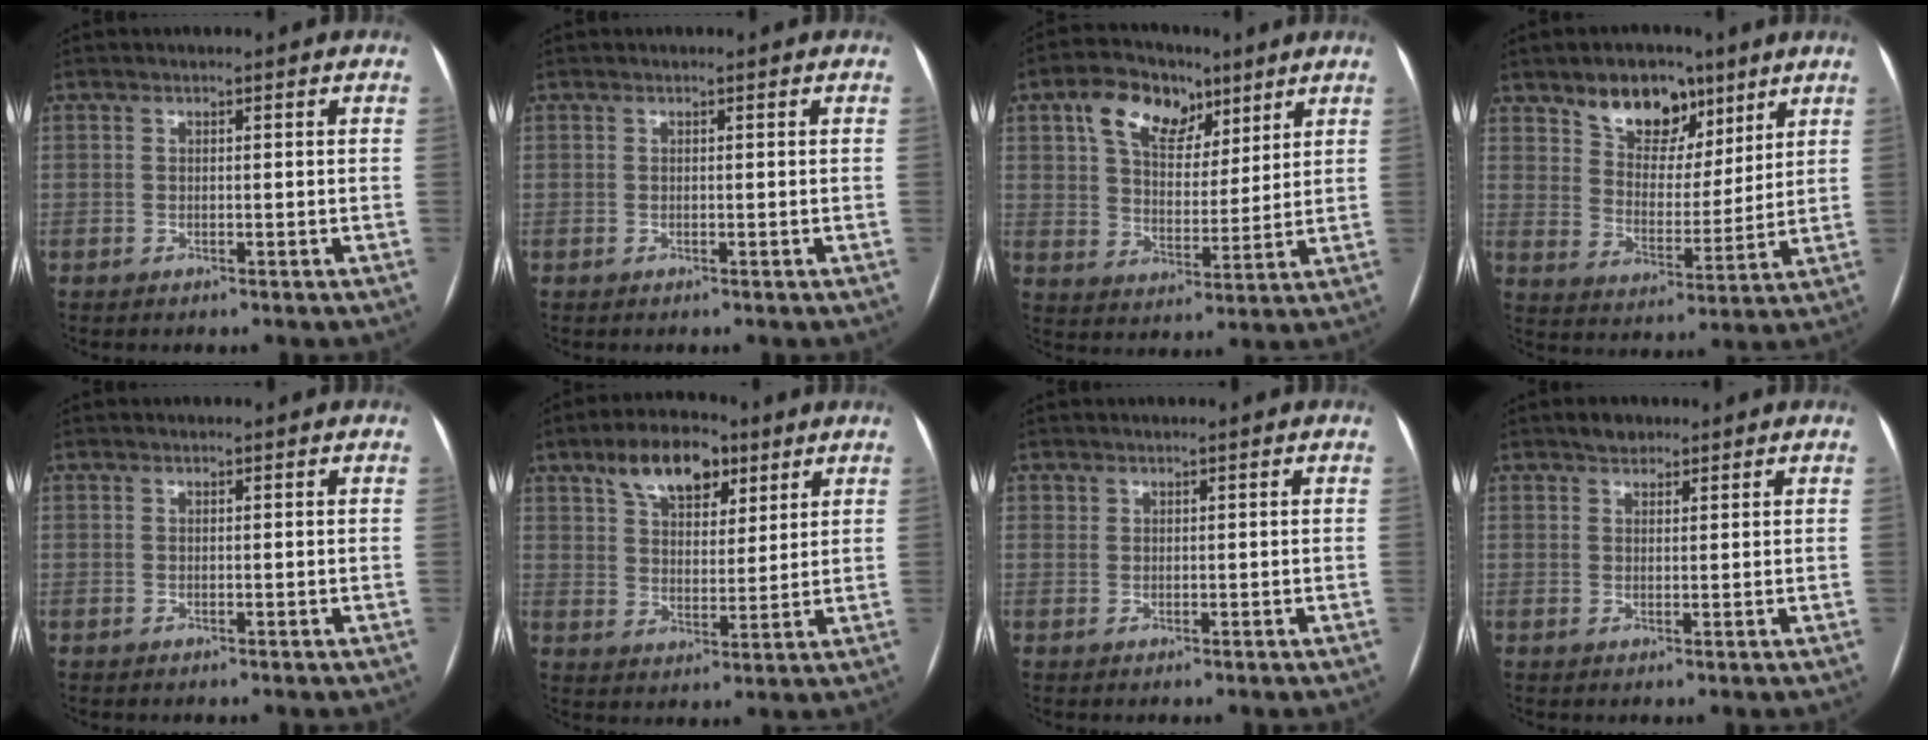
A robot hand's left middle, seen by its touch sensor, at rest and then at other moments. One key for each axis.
{"total": 0.0}
{"total": 11.1, "fx": 6.0, "fy": 6.8, "fz": 6.4, "tx": -0.116, "ty": 0.030, "tz": 0.108}
{"total": 10.1, "fx": 6.7, "fy": 6.0, "fz": 4.5, "tx": -0.072, "ty": 0.011, "tz": 0.117}
{"total": 0.0}
{"total": 10.3, "fx": 6.1, "fy": 5.3, "fz": 6.5, "tx": -0.112, "ty": 0.022, "tz": 0.106}
{"total": 0.6, "fx": 0.4, "fy": 0.4, "fz": 0.0, "tx": 0.005, "ty": 0.000, "tz": 0.005}
{"total": 2.4, "fx": 1.8, "fy": 1.4, "fz": 0.7, "tx": -0.012, "ty": 0.005, "tz": 0.027}